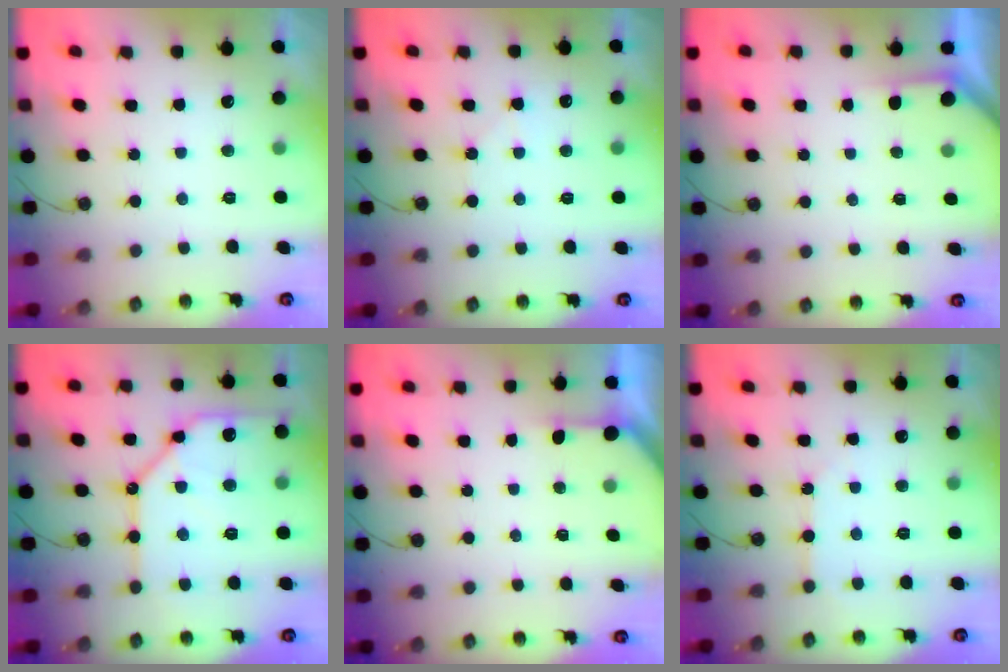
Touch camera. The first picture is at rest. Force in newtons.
{"total": 4.6, "press": 4.5, "slide": 0.7}
{"total": 2.2, "press": 2.2, "slide": 0.3}
{"total": 16.5, "press": 16.4, "slide": 2.1}
{"total": 1.7, "press": 1.7, "slide": 0.2}
{"total": 3.3, "press": 3.2, "slide": 0.3}